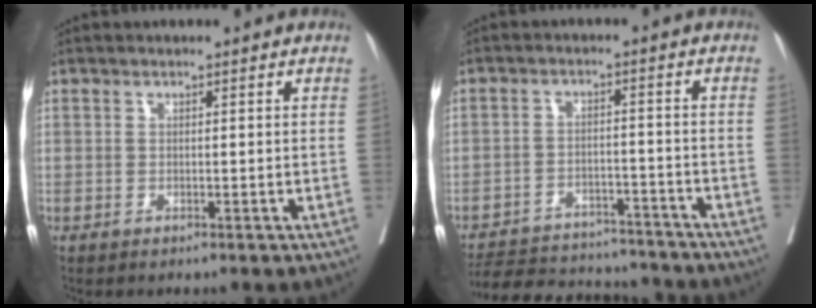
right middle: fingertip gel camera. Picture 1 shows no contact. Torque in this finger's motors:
{"motor_torque": [0.60, -1.13, 0.07, 0.00]}